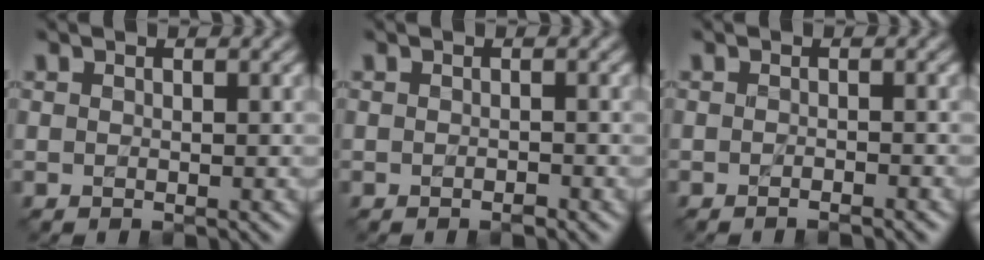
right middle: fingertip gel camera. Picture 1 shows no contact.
{"total": 0.7, "force": [-0.5, 0.2, 0.4], "torque": [-0.006, 0.001, -0.007]}
{"total": 1.1, "force": [-0.8, 0.2, 0.7], "torque": [-0.006, -0.001, -0.015]}